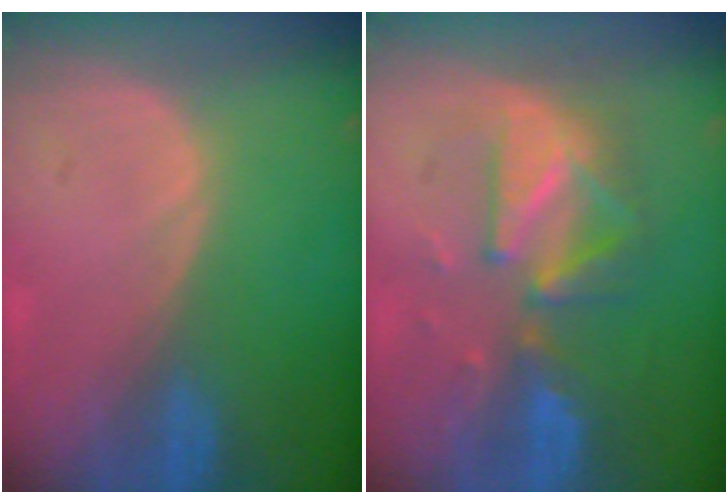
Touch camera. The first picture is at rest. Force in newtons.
{"total": 8.0, "press": 8.0, "slide": 0.6}